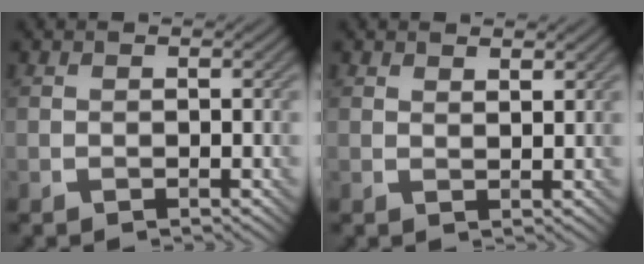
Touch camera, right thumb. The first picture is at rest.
{"total": 1.4, "force": [1.1, 0.3, 0.8], "torque": [-0.015, -0.004, 0.020]}